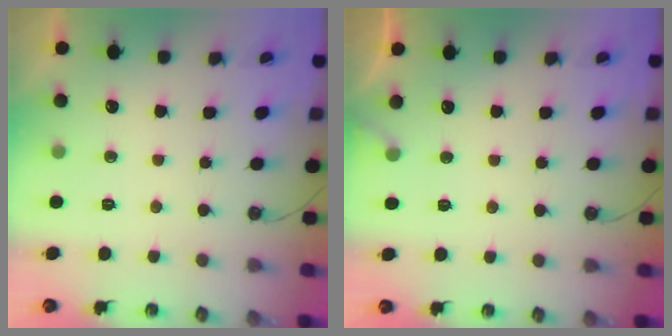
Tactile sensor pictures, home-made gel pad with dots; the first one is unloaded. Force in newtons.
{"total": 3.7, "press": 3.7, "slide": 0.2}